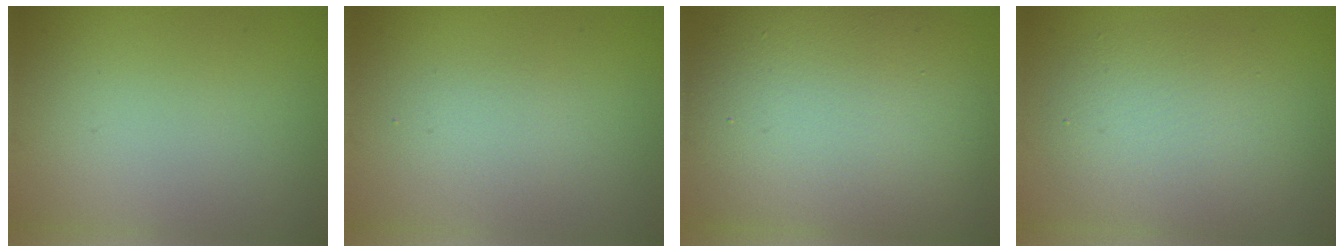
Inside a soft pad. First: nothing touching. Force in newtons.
{"total": 1.7, "press": 1.7, "slide": 0.2}
{"total": 13.7, "press": 13.7, "slide": 1.0}
{"total": 5.2, "press": 5.2, "slide": 0.2}